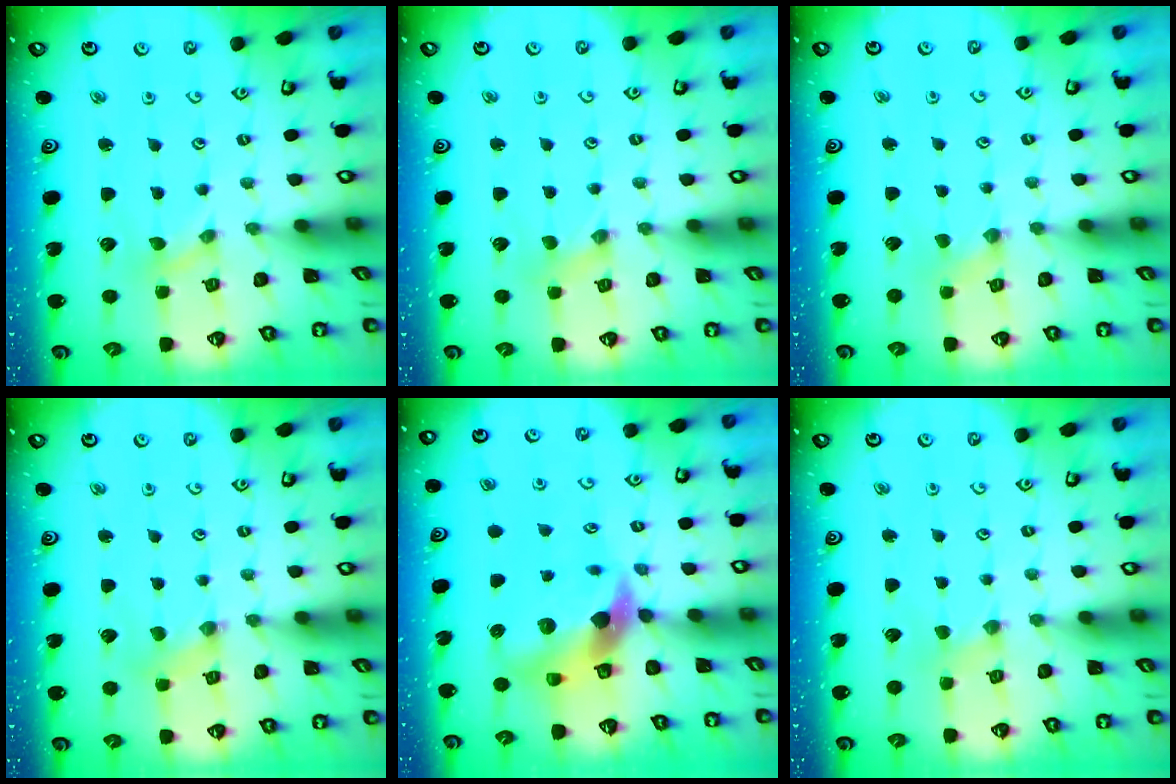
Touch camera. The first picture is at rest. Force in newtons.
{"total": 0.0}
{"total": 0.0}
{"total": 1.6, "press": 1.6, "slide": 0.3}
{"total": 10.5, "press": 10.4, "slide": 1.5}
{"total": 1.5, "press": 1.4, "slide": 0.3}